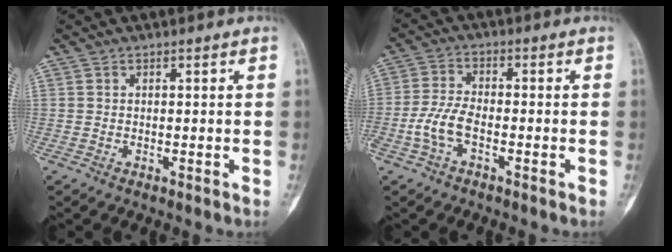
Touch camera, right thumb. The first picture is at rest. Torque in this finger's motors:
{"motor_torque": [0.34, 0.28, 1.12, -0.46, 0.13]}